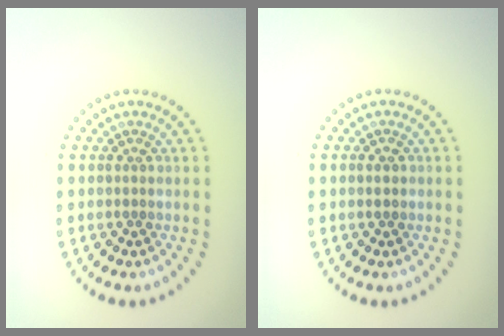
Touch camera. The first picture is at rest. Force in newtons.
{"total": 1.3, "press": 1.2, "slide": 0.1}